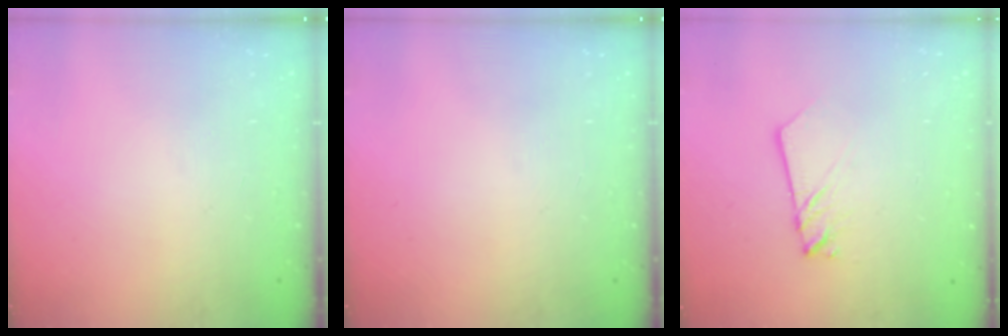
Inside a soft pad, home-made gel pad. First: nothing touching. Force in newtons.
{"total": 0.0}
{"total": 2.7, "press": 2.6, "slide": 0.3}